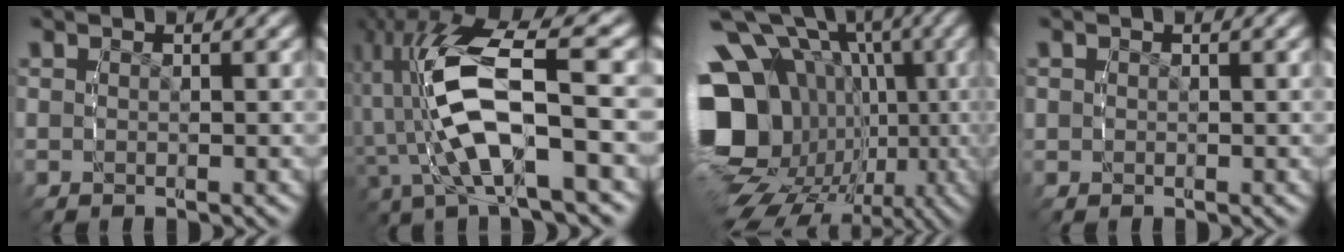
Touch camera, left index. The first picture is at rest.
{"total": 9.5, "force": [-0.9, 4.7, 8.2], "torque": [-0.181, -0.020, -0.015]}
{"total": 18.9, "force": [-2.4, 14.8, 11.5], "torque": [-0.224, -0.055, -0.035]}
{"total": 0.7, "force": [-0.3, 0.7, 0.1], "torque": [-0.009, -0.004, 0.000]}